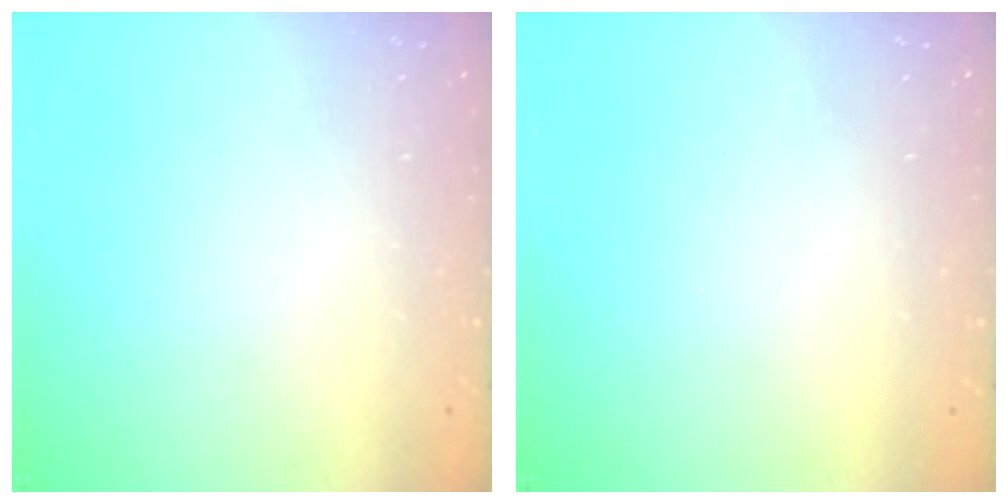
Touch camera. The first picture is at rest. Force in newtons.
{"total": 0.0}